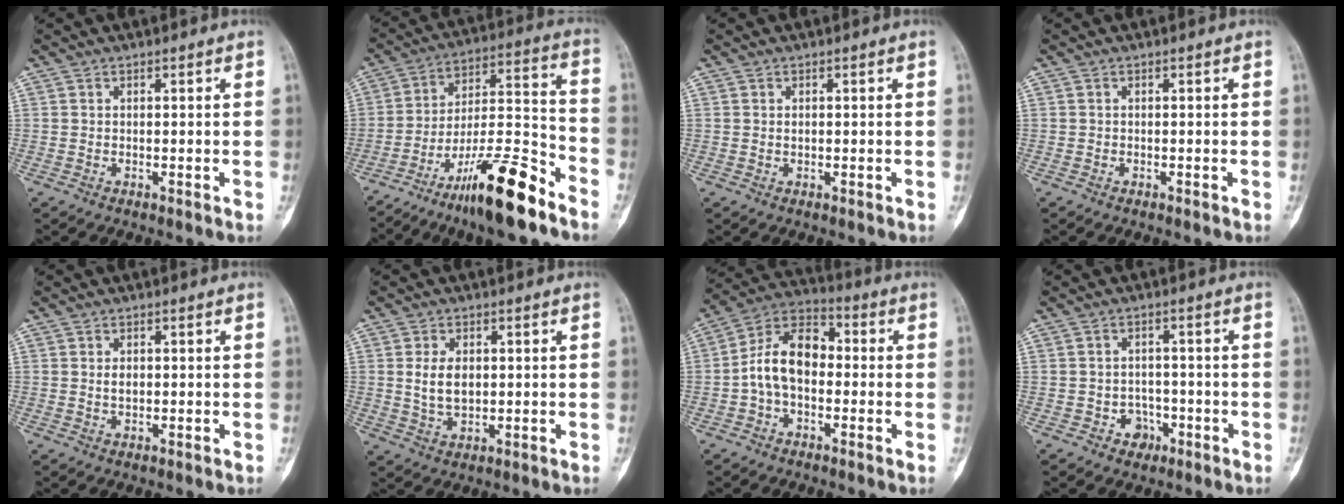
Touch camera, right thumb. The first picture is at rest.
{"total": 18.4, "force": [-12.4, 3.4, 13.2], "torque": [-0.232, 0.085, -0.208]}
{"total": 0.7, "force": [0.2, 0.4, 0.5], "torque": [-0.010, 0.001, 0.004]}
{"total": 0.0}
{"total": 2.0, "force": [0.3, 1.2, 1.5], "torque": [-0.023, -0.001, 0.008]}
{"total": 6.0, "force": [0.8, 3.8, 4.6], "torque": [-0.078, -0.006, 0.023]}
{"total": 11.9, "force": [-0.9, 7.7, 9.0], "torque": [-0.150, 0.038, -0.029]}
{"total": 3.8, "force": [-1.8, 3.2, 1.2], "torque": [0.004, 0.018, -0.023]}